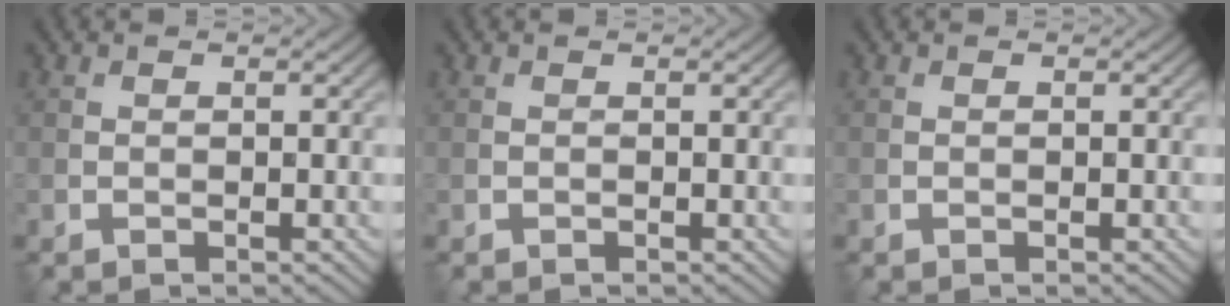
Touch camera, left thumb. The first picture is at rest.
{"total": 0.0}
{"total": 0.0}